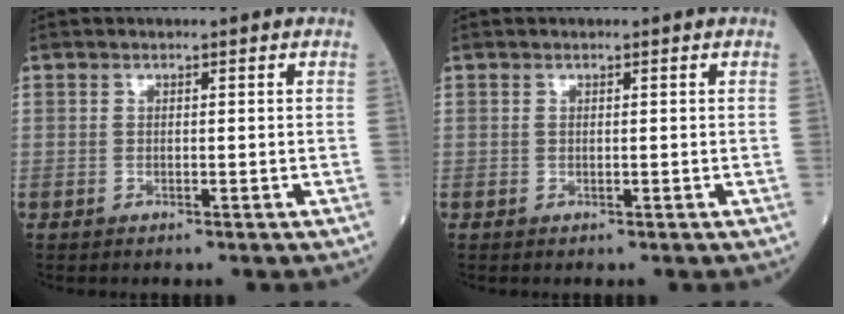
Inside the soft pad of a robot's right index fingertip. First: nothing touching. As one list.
[{"total": 0.0}]